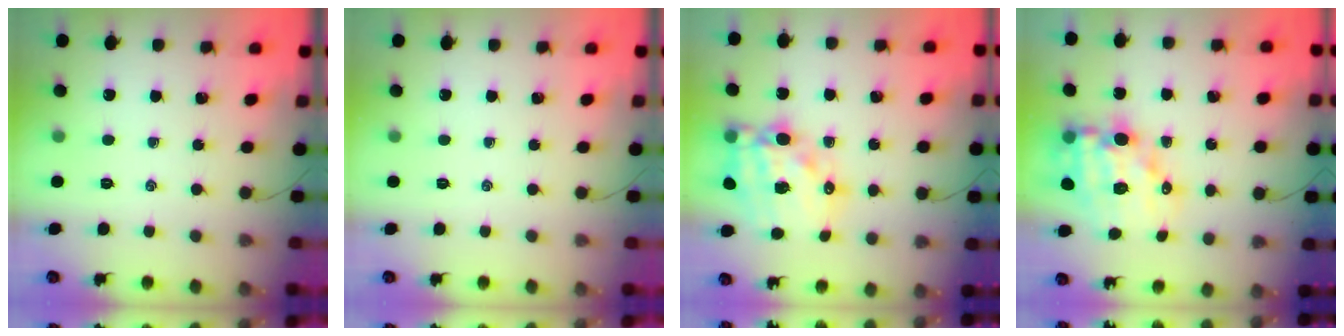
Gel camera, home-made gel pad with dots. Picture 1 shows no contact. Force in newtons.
{"total": 0.0}
{"total": 18.0, "press": 17.6, "slide": 4.1}
{"total": 13.7, "press": 13.2, "slide": 3.6}